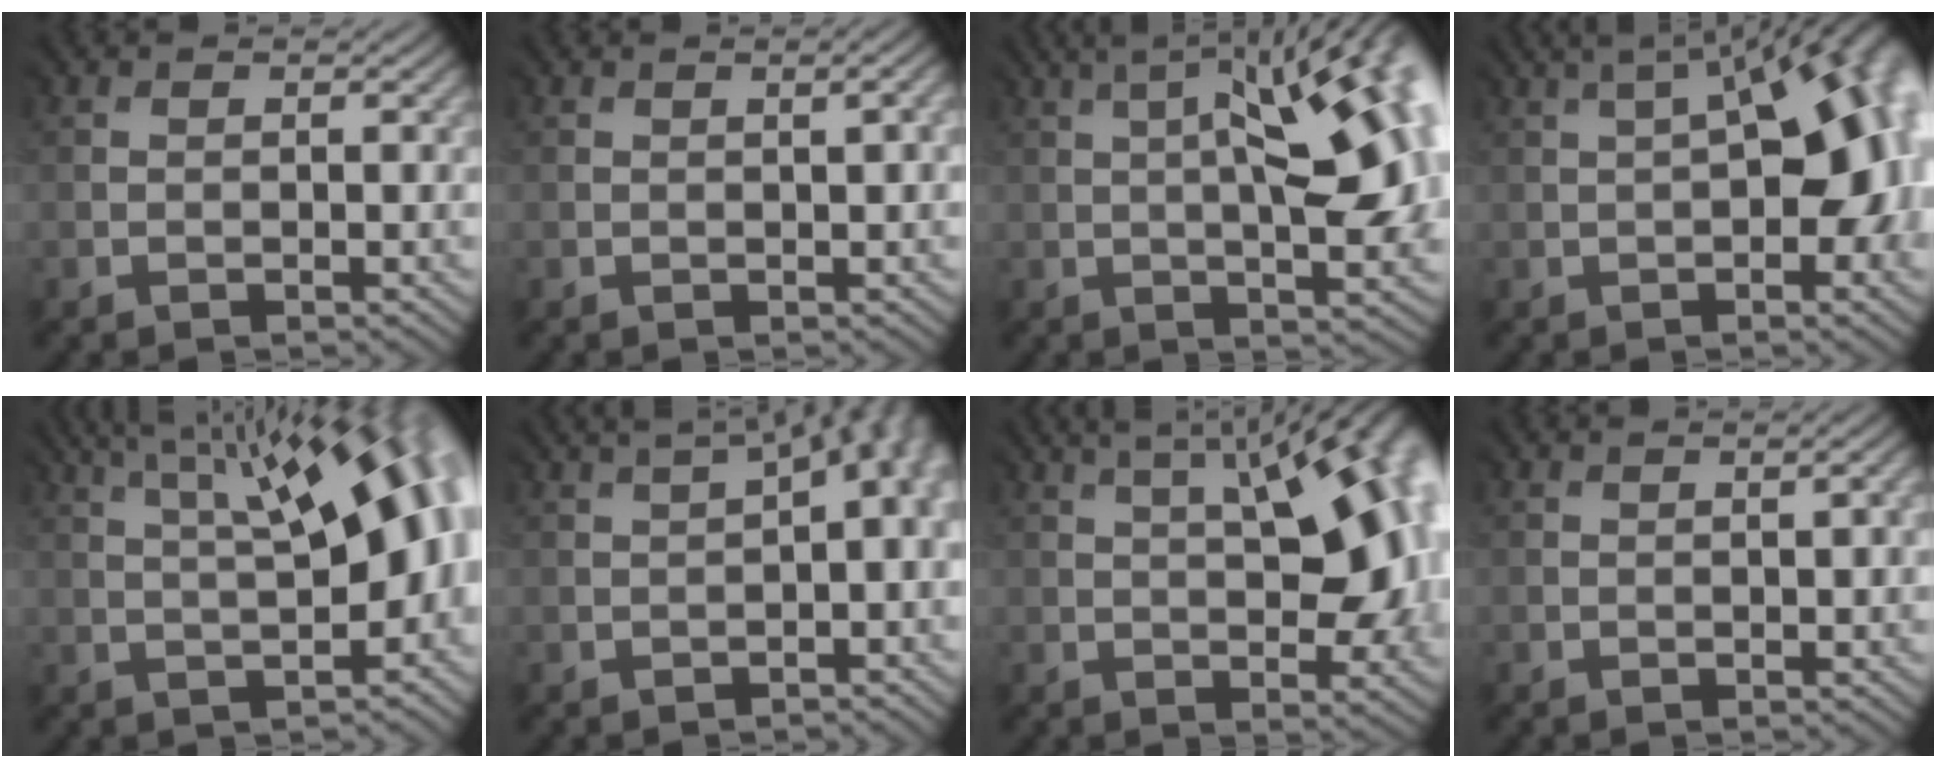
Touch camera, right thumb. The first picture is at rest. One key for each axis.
{"total": 0.7, "fx": 0.2, "fy": -0.6, "fz": 0.3, "tx": -0.003, "ty": 0.002, "tz": 0.006}
{"total": 14.1, "fx": 1.4, "fy": 4.6, "fz": 13.3, "tx": -0.161, "ty": 0.024, "tz": 0.017}
{"total": 14.2, "fx": 0.3, "fy": 6.2, "fz": 12.8, "tx": -0.146, "ty": 0.023, "tz": 0.000}
{"total": 13.7, "fx": 3.6, "fy": 4.7, "fz": 12.3, "tx": -0.154, "ty": 0.038, "tz": 0.050}
{"total": 4.9, "fx": 0.5, "fy": 1.7, "fz": 4.6, "tx": -0.030, "ty": 0.026, "tz": 0.005}
{"total": 13.6, "fx": 3.1, "fy": 5.2, "fz": 12.2, "tx": -0.160, "ty": 0.036, "tz": 0.045}
{"total": 0.7, "fx": 0.2, "fy": -0.7, "fz": -0.1, "tx": 0.003, "ty": 0.001, "tz": 0.005}